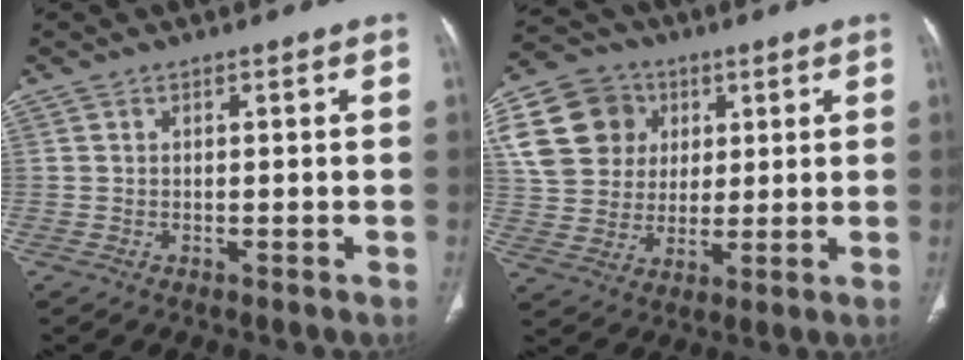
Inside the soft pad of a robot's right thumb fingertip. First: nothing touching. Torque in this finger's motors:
{"motor_torque": [-0.89, 1.73, 1.68, 0.35, 0.36]}